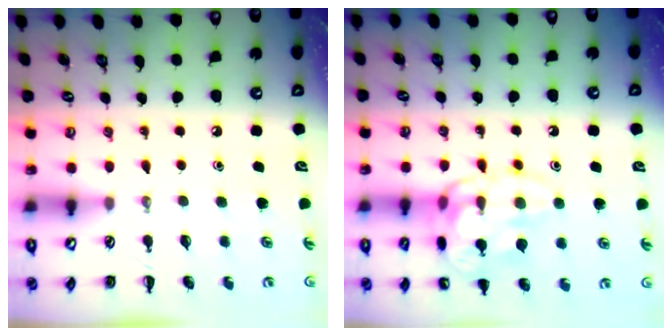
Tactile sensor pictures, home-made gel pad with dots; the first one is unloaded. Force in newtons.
{"total": 13.9, "press": 13.9, "slide": 0.3}